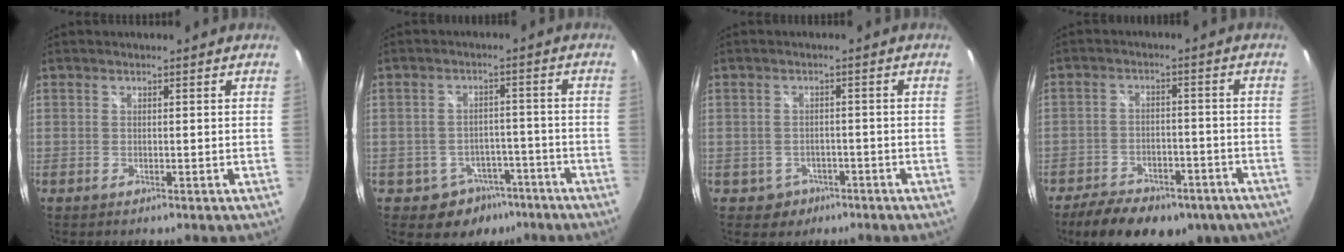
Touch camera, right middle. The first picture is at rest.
{"total": 7.7, "force": [-4.8, 5.8, 1.6], "torque": [-0.033, 0.022, -0.051]}
{"total": 3.8, "force": [-1.8, 3.4, 0.5], "torque": [-0.022, 0.006, -0.021]}
{"total": 17.1, "force": [-12.0, 8.3, 8.9], "torque": [-0.189, -0.012, -0.166]}